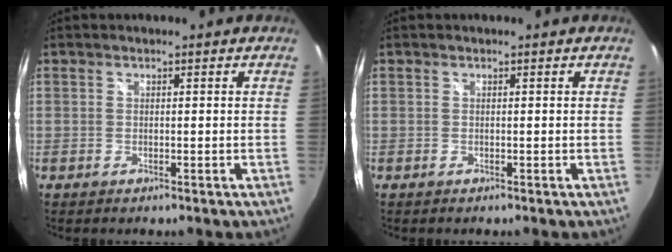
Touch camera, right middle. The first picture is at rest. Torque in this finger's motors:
{"motor_torque": [0.09, -0.21, 0.00, 0.01]}